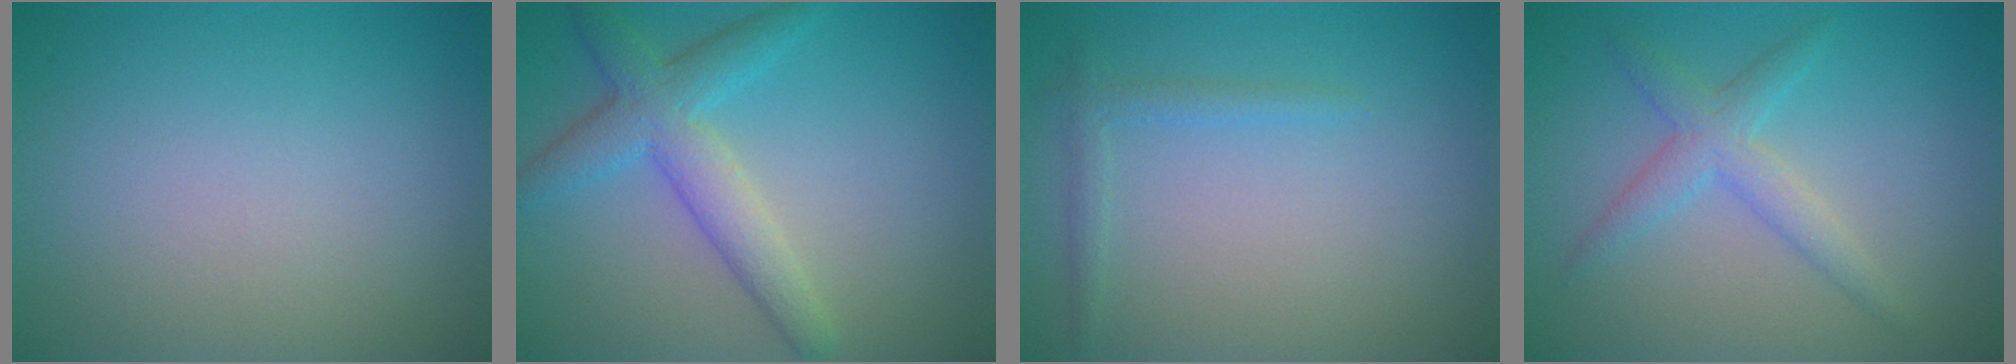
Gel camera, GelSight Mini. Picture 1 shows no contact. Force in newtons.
{"total": 4.5, "press": 4.5, "slide": 0.1}
{"total": 1.3, "press": 1.3, "slide": 0.1}
{"total": 2.8, "press": 2.8, "slide": 0.1}